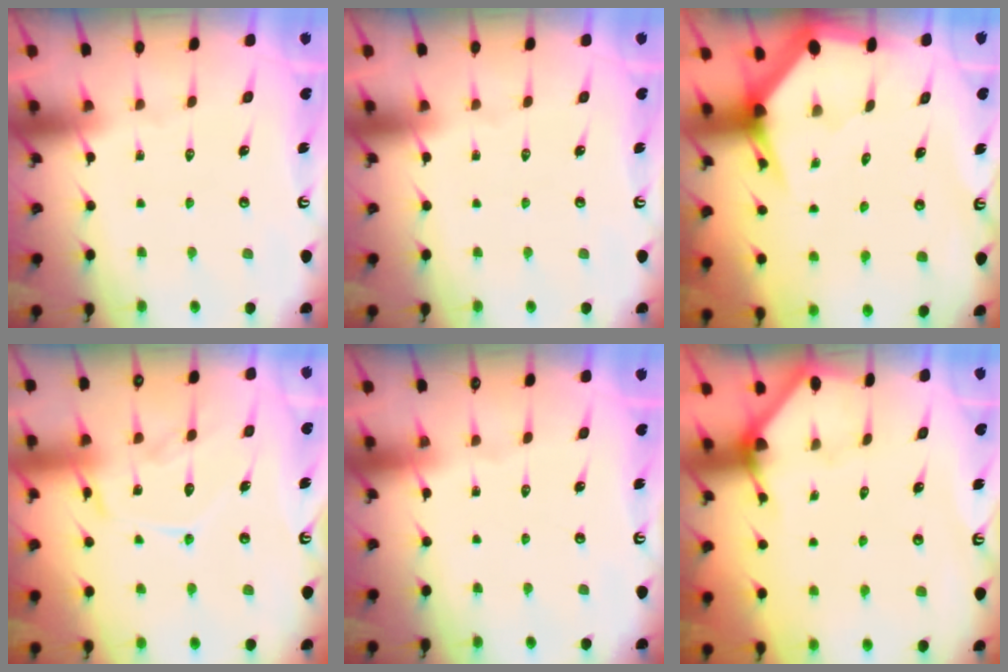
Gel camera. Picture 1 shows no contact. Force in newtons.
{"total": 0.0}
{"total": 3.6, "press": 3.6, "slide": 0.2}
{"total": 13.2, "press": 13.2, "slide": 1.2}
{"total": 0.0}
{"total": 2.2, "press": 2.2, "slide": 0.1}